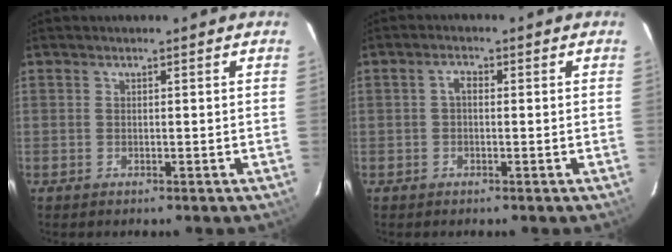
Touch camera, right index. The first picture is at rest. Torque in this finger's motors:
{"motor_torque": [0.16, -0.06, 0.13, 0.03]}